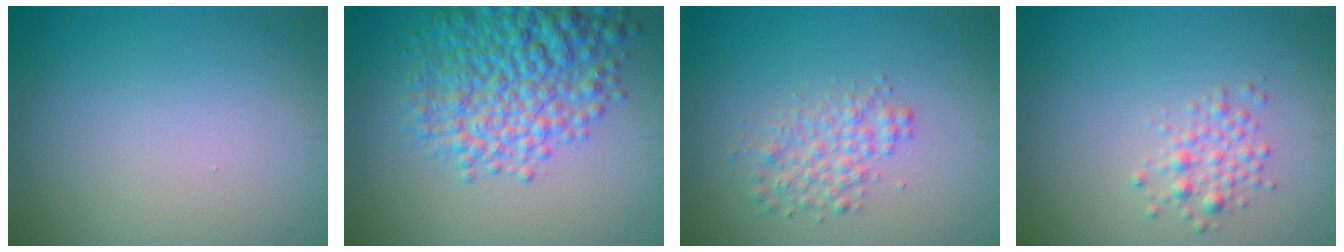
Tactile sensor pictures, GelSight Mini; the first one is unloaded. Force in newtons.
{"total": 7.5, "press": 7.5, "slide": 0.2}
{"total": 2.5, "press": 2.5, "slide": 0.1}
{"total": 1.7, "press": 1.7, "slide": 0.1}